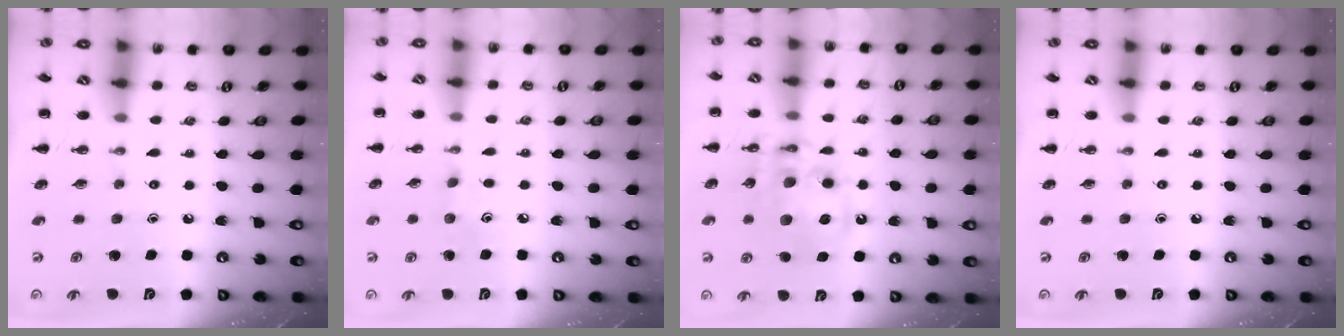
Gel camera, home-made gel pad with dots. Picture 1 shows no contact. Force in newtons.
{"total": 4.9, "press": 4.7, "slide": 1.3}
{"total": 13.5, "press": 13.2, "slide": 2.8}
{"total": 0.0}